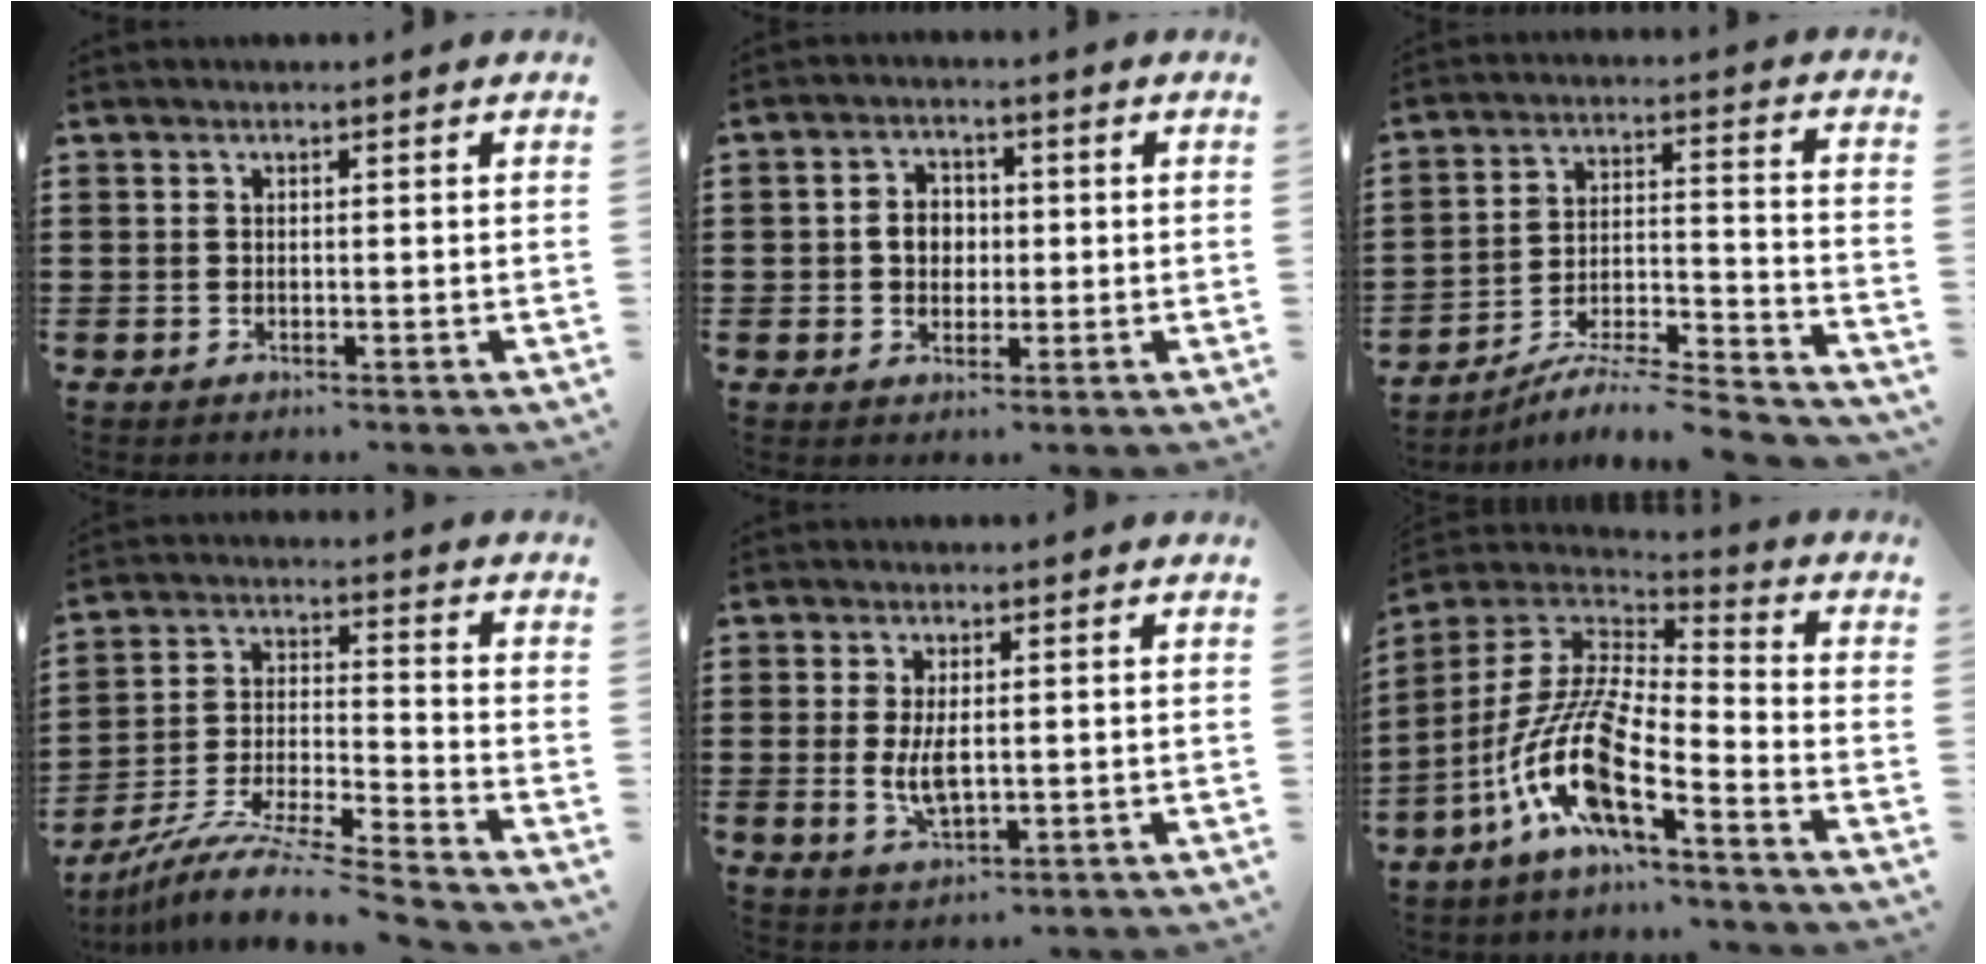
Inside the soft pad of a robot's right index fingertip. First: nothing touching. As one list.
[{"total": 4.0, "force": [-0.1, 3.3, 2.3], "torque": [-0.053, 0.013, -0.006]}, {"total": 6.1, "force": [-5.8, -0.1, 2.0], "torque": [-0.026, -0.009, -0.115]}, {"total": 9.4, "force": [-8.6, -0.6, 3.5], "torque": [-0.069, -0.007, -0.176]}, {"total": 4.9, "force": [0.1, 2.1, 4.5], "torque": [-0.100, -0.004, 0.000]}, {"total": 12.9, "force": [-7.0, 2.7, 10.4], "torque": [-0.246, -0.021, -0.150]}]